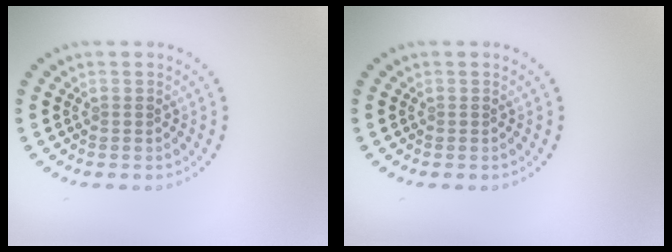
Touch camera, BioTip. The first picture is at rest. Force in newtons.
{"total": 0.0}